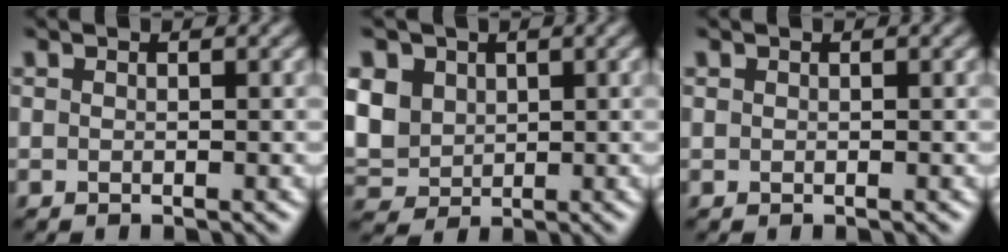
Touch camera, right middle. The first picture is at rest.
{"total": 7.3, "force": [1.8, 5.8, 4.0], "torque": [-0.110, 0.022, 0.030]}
{"total": 0.0}